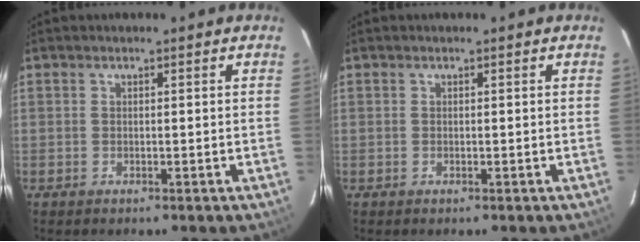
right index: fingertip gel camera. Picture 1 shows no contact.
{"total": 0.0}